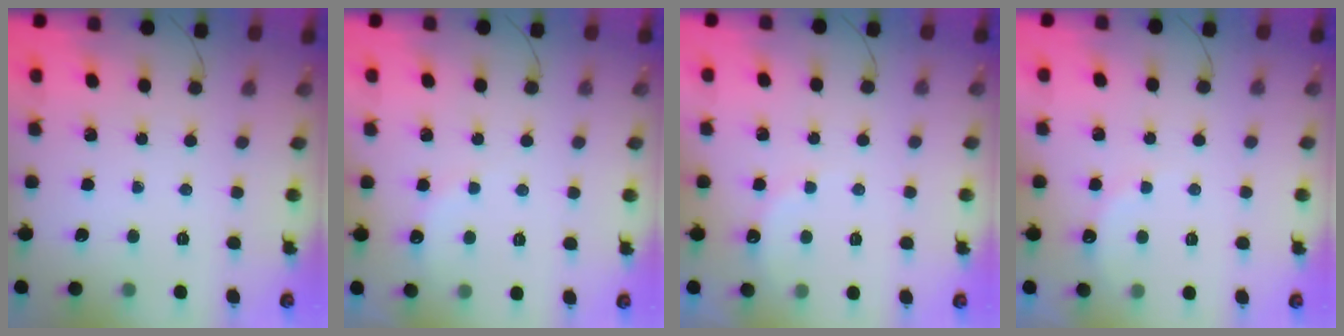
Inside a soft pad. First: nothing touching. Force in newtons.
{"total": 5.5, "press": 5.4, "slide": 1.0}
{"total": 6.7, "press": 6.6, "slide": 1.1}
{"total": 6.7, "press": 6.6, "slide": 1.1}